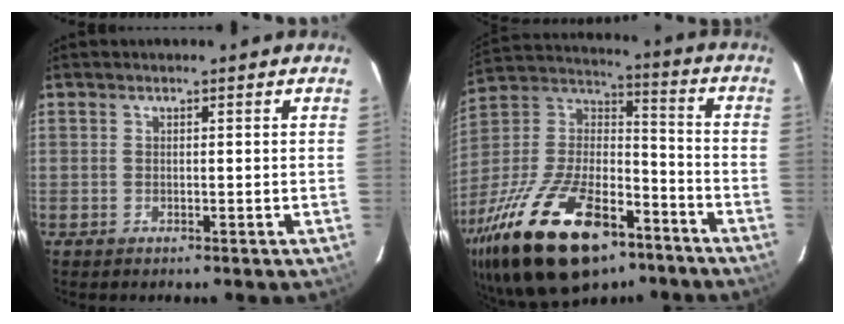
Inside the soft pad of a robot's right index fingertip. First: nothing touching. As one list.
[{"total": 32.2, "force": [-19.5, 14.9, 20.9], "torque": [-0.421, -0.019, -0.313]}]